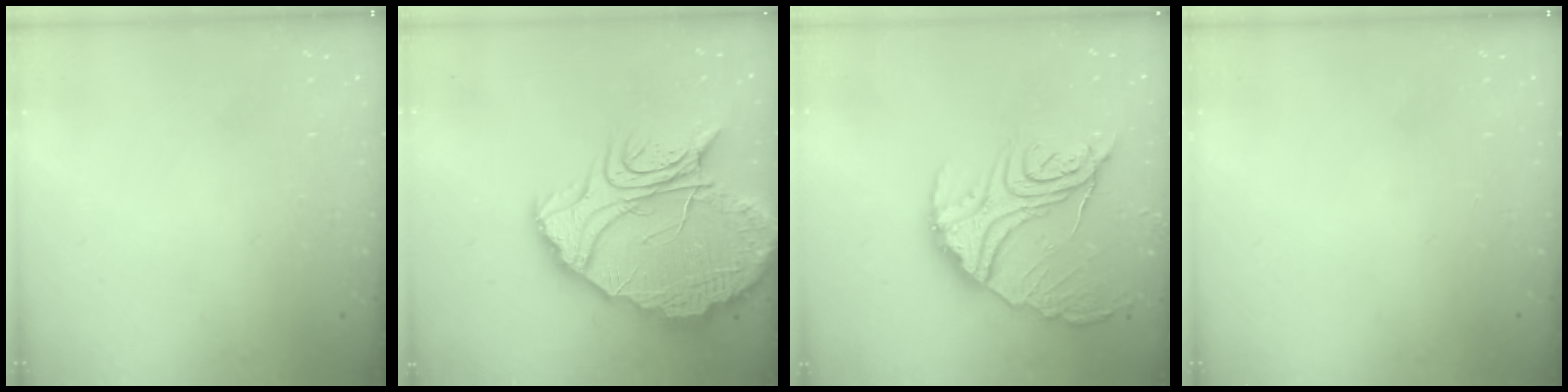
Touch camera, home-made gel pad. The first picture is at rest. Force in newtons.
{"total": 22.8, "press": 22.7, "slide": 2.3}
{"total": 20.8, "press": 20.7, "slide": 1.8}
{"total": 0.0}